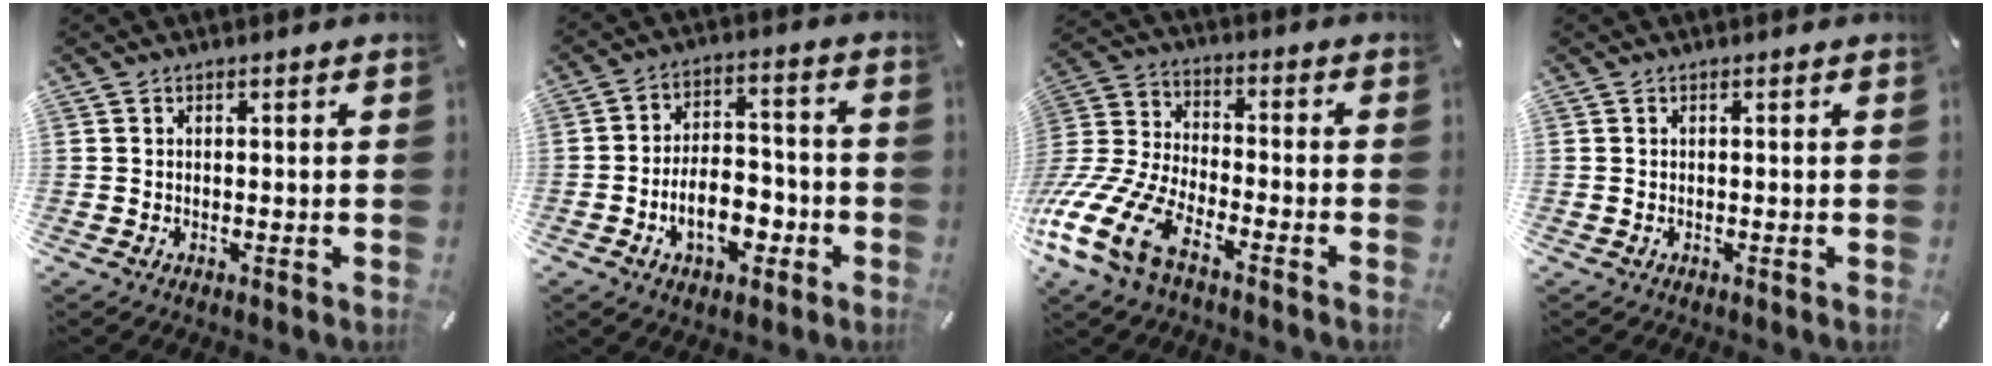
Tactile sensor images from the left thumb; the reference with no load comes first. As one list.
[{"total": 10.8, "force": [-4.1, 7.1, 7.1], "torque": [-0.114, 0.019, -0.071]}, {"total": 15.8, "force": [-10.6, 7.1, 9.4], "torque": [-0.213, 0.039, -0.200]}, {"total": 0.0}]